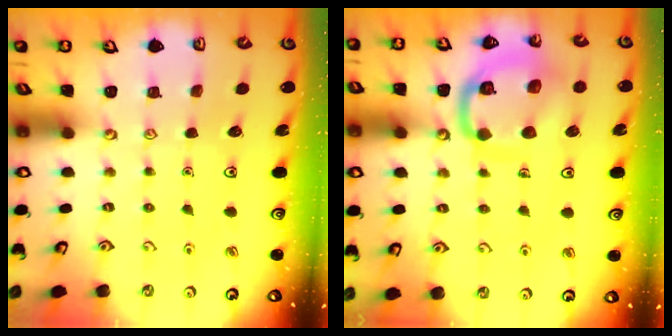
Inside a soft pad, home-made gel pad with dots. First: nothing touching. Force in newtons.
{"total": 14.8, "press": 14.7, "slide": 1.6}